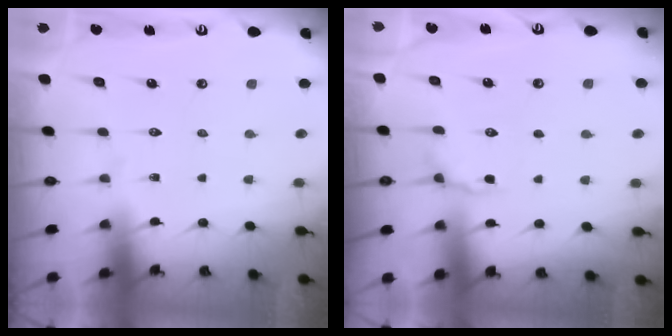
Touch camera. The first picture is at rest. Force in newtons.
{"total": 4.8, "press": 4.5, "slide": 1.7}